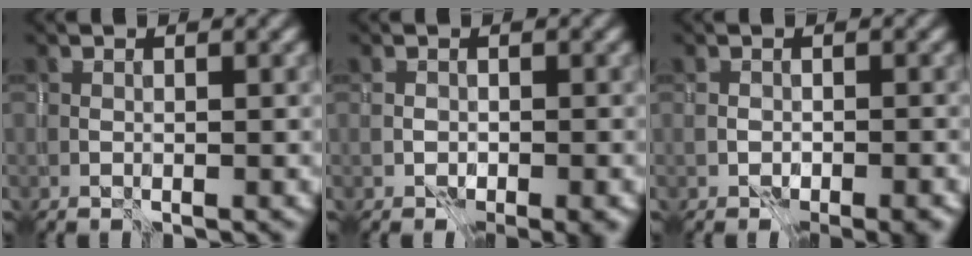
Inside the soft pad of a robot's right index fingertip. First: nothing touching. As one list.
[{"total": 1.7, "force": [-1.0, 0.8, 1.1], "torque": [-0.019, -0.010, -0.009]}, {"total": 2.3, "force": [-1.5, 1.1, 1.4], "torque": [-0.018, -0.008, -0.014]}]